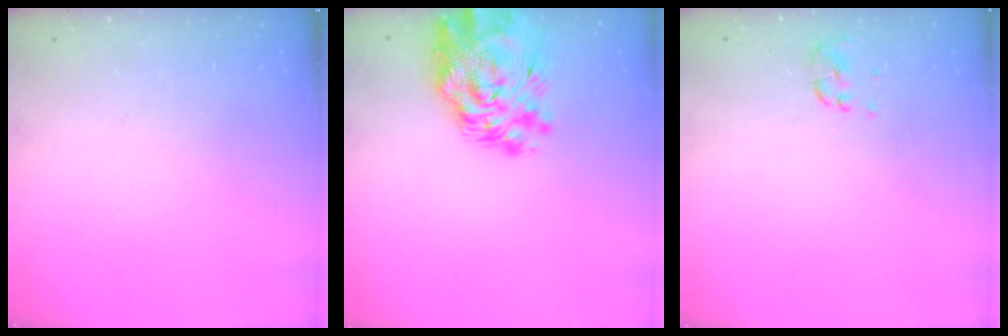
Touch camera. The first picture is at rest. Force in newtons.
{"total": 15.3, "press": 14.2, "slide": 5.7}
{"total": 1.1, "press": 1.0, "slide": 0.5}